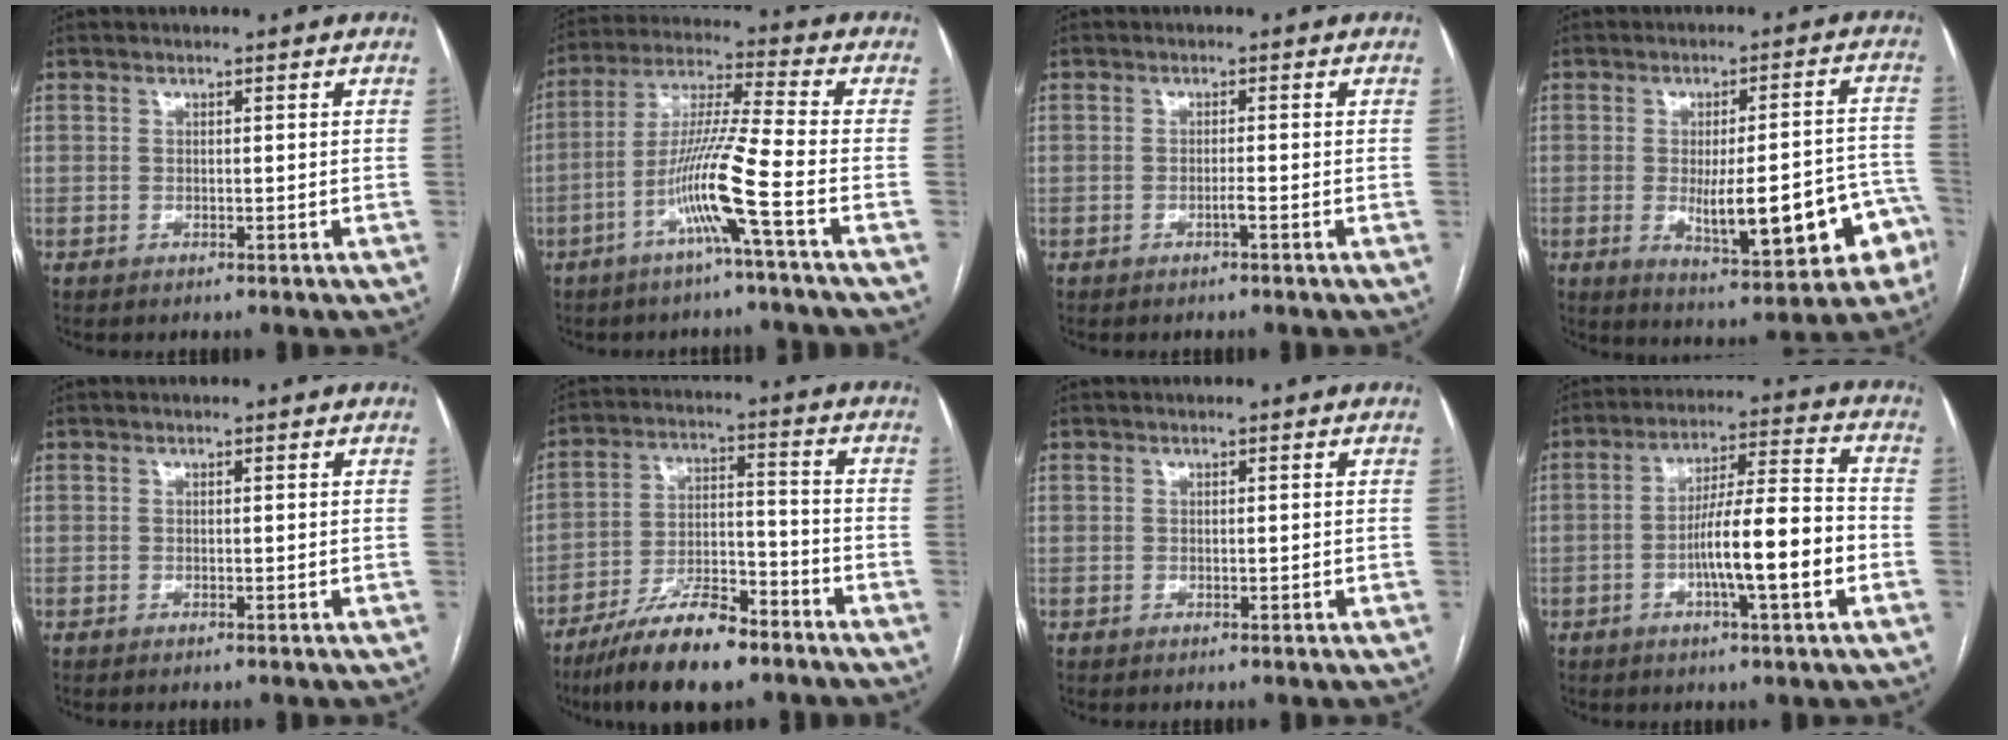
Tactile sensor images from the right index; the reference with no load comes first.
{"total": 10.9, "force": [-4.7, -1.8, 9.7], "torque": [-0.189, -0.001, -0.093]}
{"total": 0.9, "force": [-0.5, -0.2, 0.7], "torque": [-0.012, 0.001, -0.010]}
{"total": 15.4, "force": [-4.7, 3.6, 14.2], "torque": [-0.156, 0.020, -0.046]}
{"total": 0.0}
{"total": 13.1, "force": [-9.6, 3.3, 8.3], "torque": [-0.149, -0.003, -0.169]}
{"total": 0.0}
{"total": 11.9, "force": [-3.3, 0.8, 11.4], "torque": [-0.191, 0.011, -0.056]}